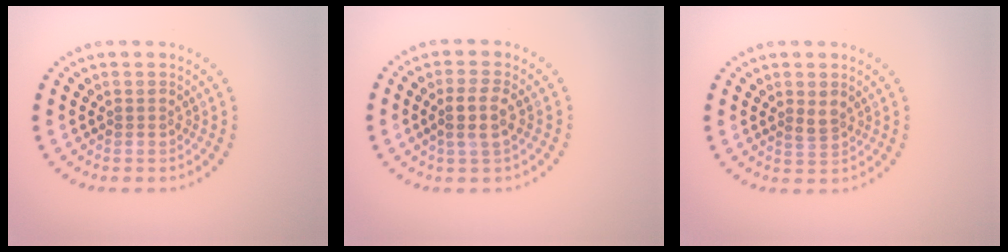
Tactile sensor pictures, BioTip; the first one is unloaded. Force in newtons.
{"total": 2.5, "press": 2.2, "slide": 1.2}
{"total": 1.0, "press": 0.9, "slide": 0.6}